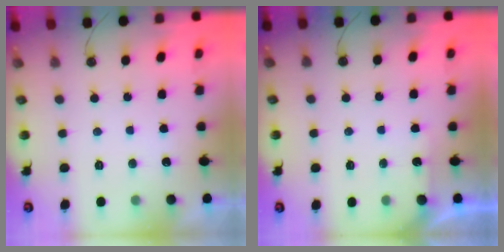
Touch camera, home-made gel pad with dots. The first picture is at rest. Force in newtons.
{"total": 2.1, "press": 2.1, "slide": 0.2}